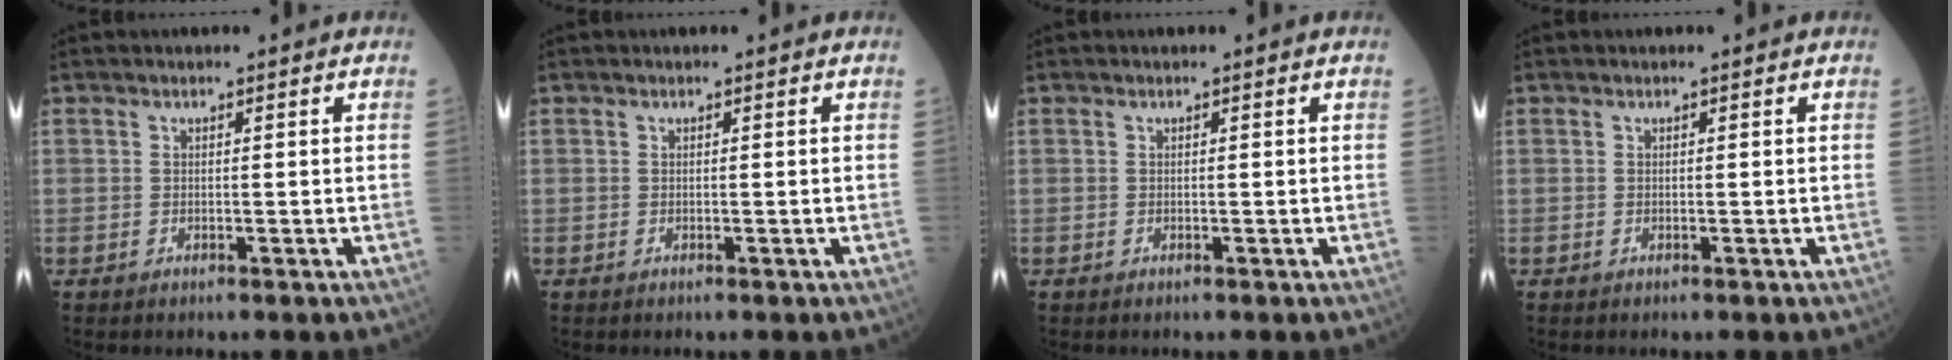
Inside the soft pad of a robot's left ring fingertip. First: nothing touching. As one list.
[{"total": 0.0}, {"total": 0.0}, {"total": 0.0}]